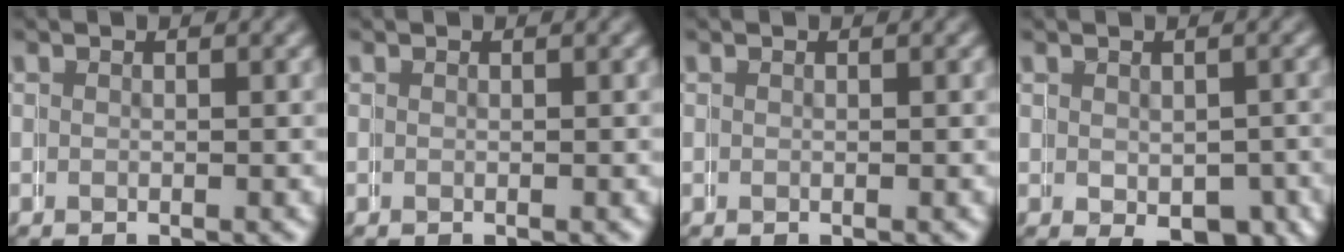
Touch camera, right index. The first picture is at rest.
{"total": 0.0}
{"total": 0.0}
{"total": 4.3, "force": [-1.8, 2.2, 3.2], "torque": [-0.026, -0.011, -0.021]}